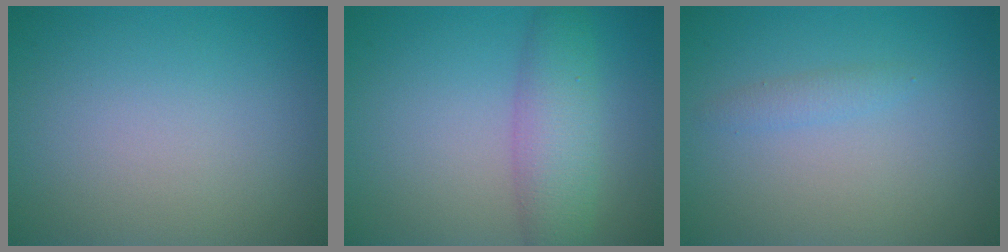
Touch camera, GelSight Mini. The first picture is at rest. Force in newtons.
{"total": 4.4, "press": 4.4, "slide": 0.1}
{"total": 1.0, "press": 1.0, "slide": 0.0}